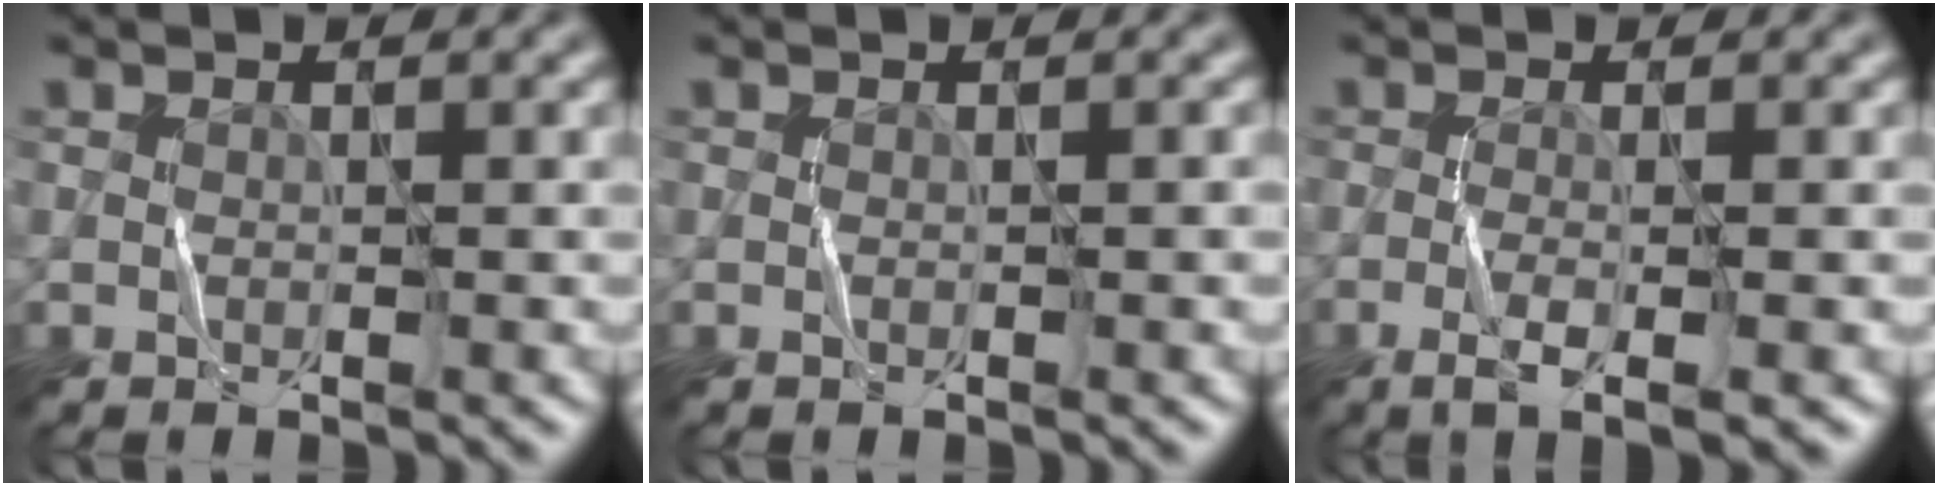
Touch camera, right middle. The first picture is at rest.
{"total": 0.0}
{"total": 2.7, "force": [-1.1, 0.2, 2.5], "torque": [-0.052, -0.001, -0.022]}